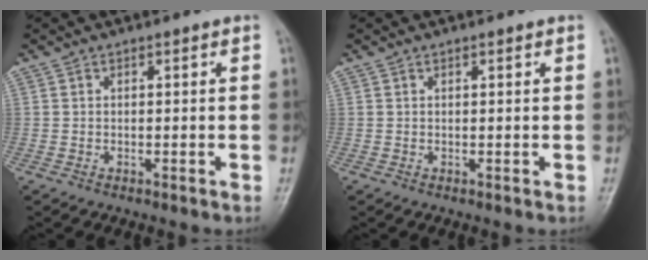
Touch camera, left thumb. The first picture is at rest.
{"total": 0.5, "force": [0.3, 0.1, 0.4], "torque": [-0.007, -0.001, 0.004]}